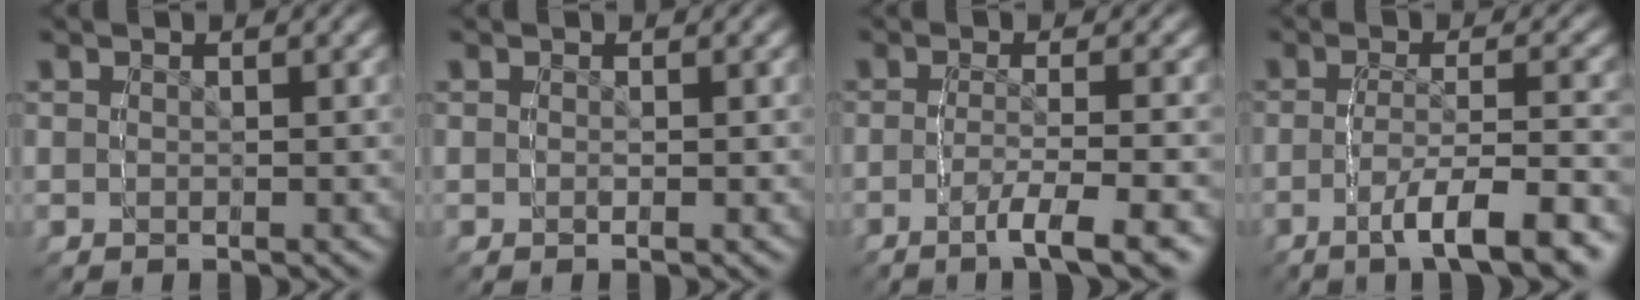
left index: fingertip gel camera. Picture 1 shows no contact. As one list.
[{"total": 0.7, "force": [-0.1, -0.6, -0.3], "torque": [0.002, 0.004, -0.002]}, {"total": 3.3, "force": [-1.8, -2.5, 1.4], "torque": [-0.010, 0.023, -0.040]}, {"total": 3.5, "force": [-2.3, -1.4, 2.2], "torque": [-0.021, 0.033, -0.044]}]